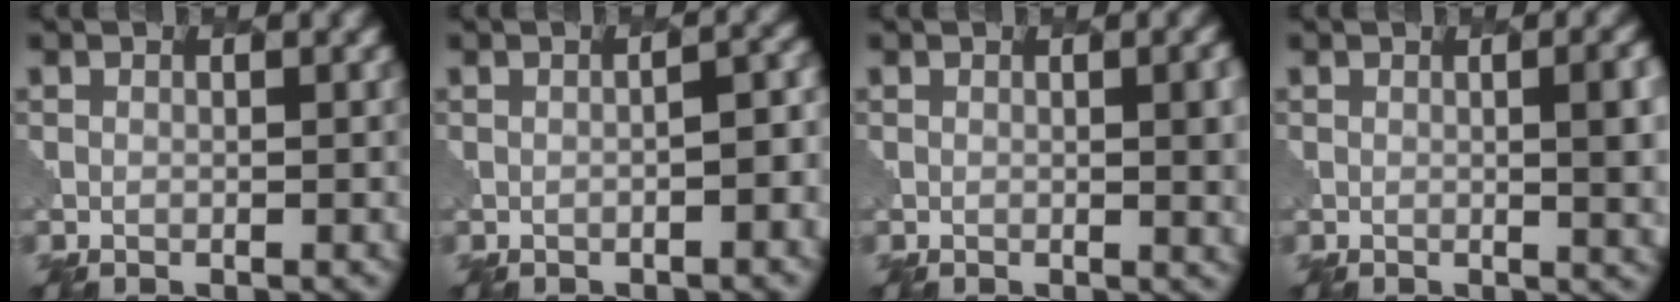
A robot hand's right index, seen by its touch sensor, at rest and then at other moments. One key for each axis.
{"total": 3.0, "fx": -1.2, "fy": 0.8, "fz": 2.6, "tx": -0.030, "ty": 0.014, "tz": -0.021}
{"total": 4.1, "fx": 0.5, "fy": 1.3, "fz": 3.8, "tx": -0.041, "ty": 0.000, "tz": 0.005}
{"total": 6.2, "fx": 0.6, "fy": 2.3, "fz": 5.7, "tx": -0.048, "ty": 0.003, "tz": 0.006}